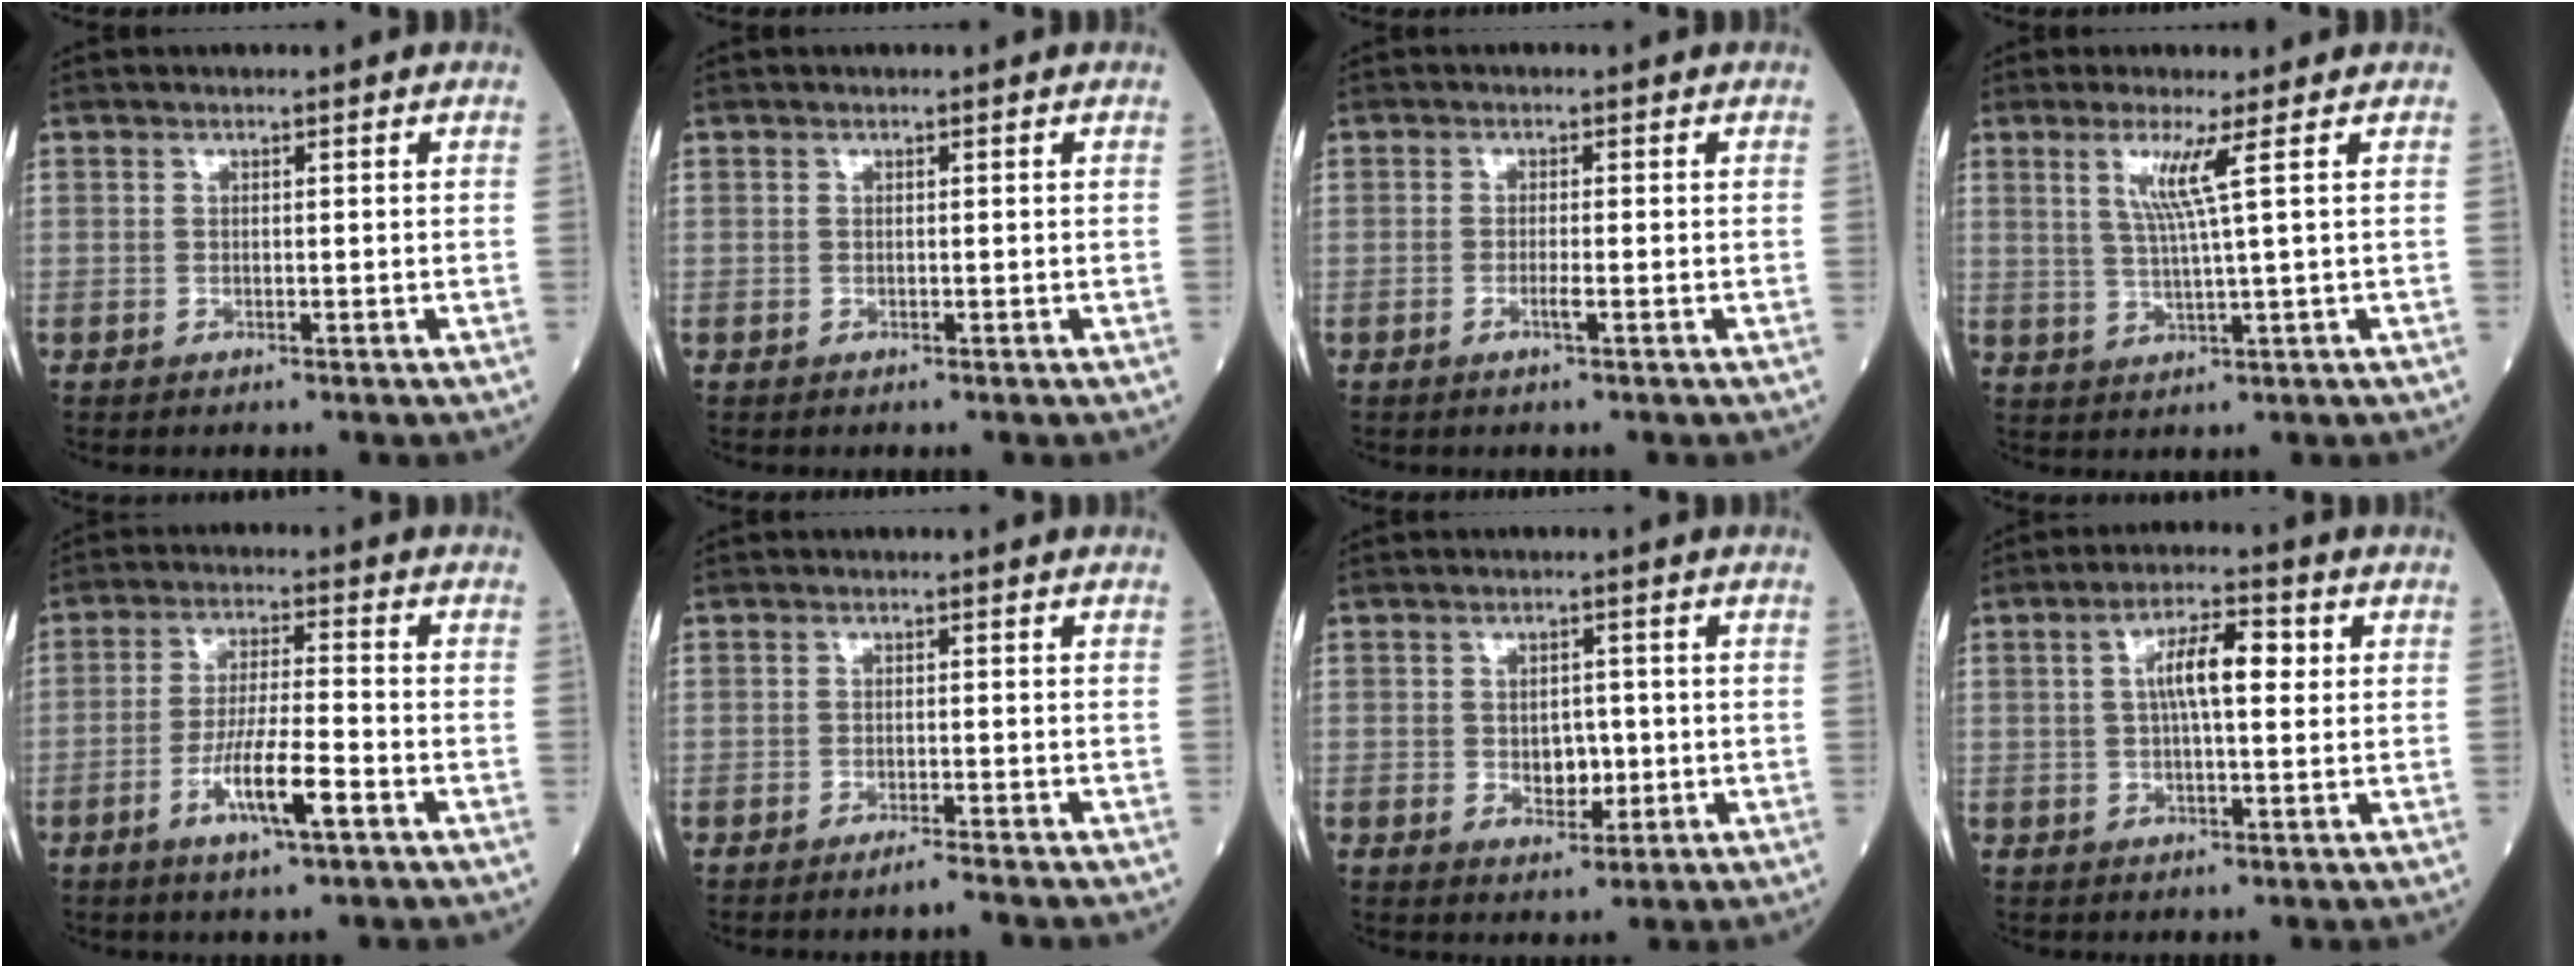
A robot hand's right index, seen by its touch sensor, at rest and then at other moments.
{"total": 0.0}
{"total": 1.5, "force": [-0.6, -0.1, 1.4], "torque": [-0.028, -0.003, -0.013]}
{"total": 5.0, "force": [1.9, -1.3, 4.4], "torque": [-0.090, -0.006, 0.041]}
{"total": 8.4, "force": [-3.6, 0.8, 7.6], "torque": [-0.144, -0.007, -0.065]}
{"total": 1.9, "force": [-1.6, -0.4, 1.0], "torque": [-0.016, 0.000, -0.026]}
{"total": 4.0, "force": [-0.4, 2.6, 3.0], "torque": [-0.037, 0.000, 0.000]}
{"total": 7.2, "force": [1.5, 1.9, 6.7], "torque": [-0.122, 0.020, 0.025]}